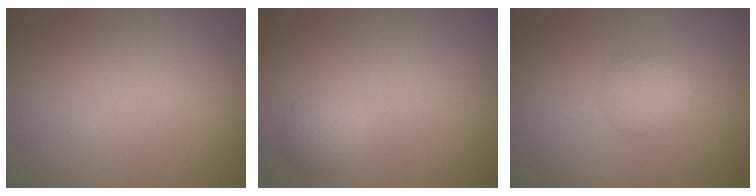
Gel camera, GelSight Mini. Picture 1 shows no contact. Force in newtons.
{"total": 1.6, "press": 1.6, "slide": 0.1}
{"total": 2.0, "press": 2.0, "slide": 0.1}